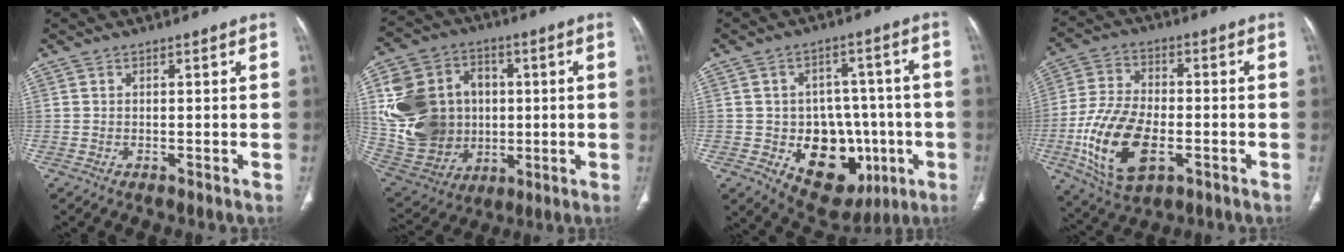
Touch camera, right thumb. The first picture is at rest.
{"total": 23.7, "force": [2.2, 19.4, 13.5], "torque": [-0.257, 0.020, 0.064]}
{"total": 16.4, "force": [-4.5, 12.0, 10.2], "torque": [-0.086, 0.027, -0.045]}
{"total": 16.5, "force": [-4.6, 8.9, 13.1], "torque": [-0.252, 0.006, -0.080]}